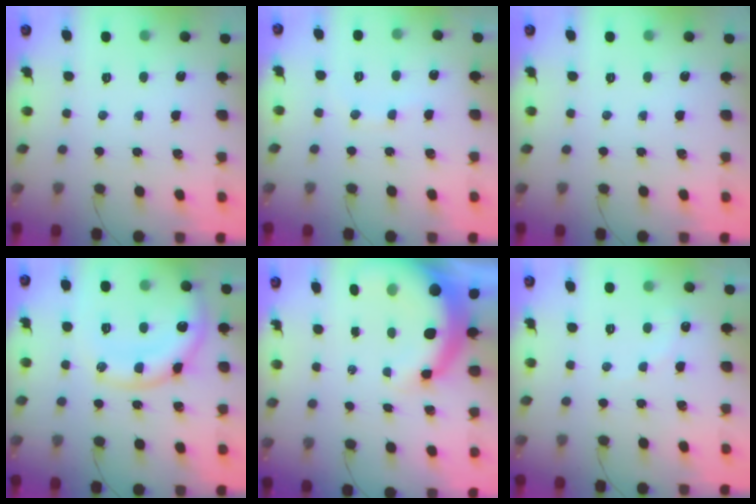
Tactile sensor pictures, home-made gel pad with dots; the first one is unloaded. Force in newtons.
{"total": 6.3, "press": 6.3, "slide": 0.8}
{"total": 0.0}
{"total": 15.7, "press": 15.6, "slide": 1.9}
{"total": 9.6, "press": 9.4, "slide": 1.8}
{"total": 5.6, "press": 5.4, "slide": 1.4}